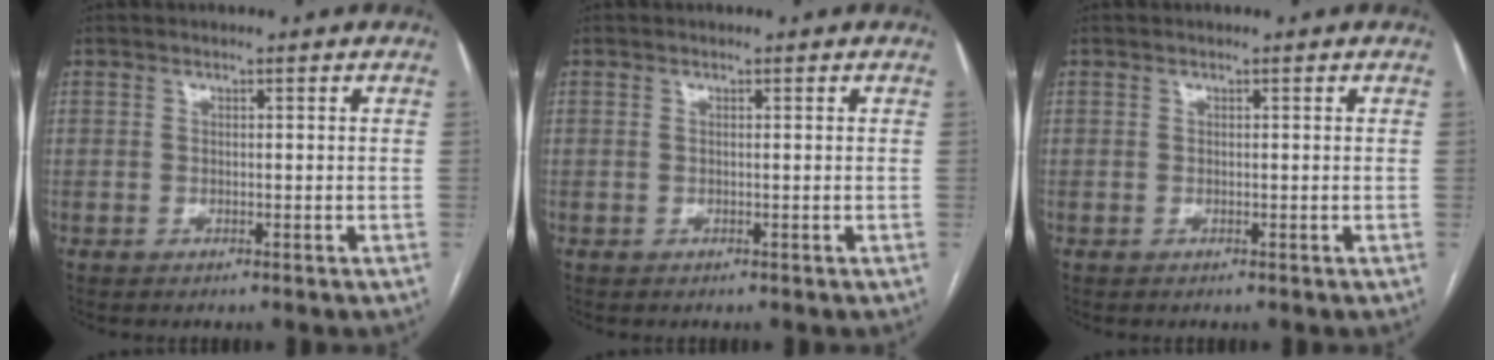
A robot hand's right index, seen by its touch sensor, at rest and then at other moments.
{"total": 0.0}
{"total": 0.0}